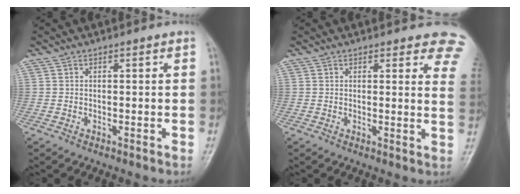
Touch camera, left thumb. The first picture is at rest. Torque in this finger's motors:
{"motor_torque": [3.00, 1.51, 1.51, -1.26, 0.24]}